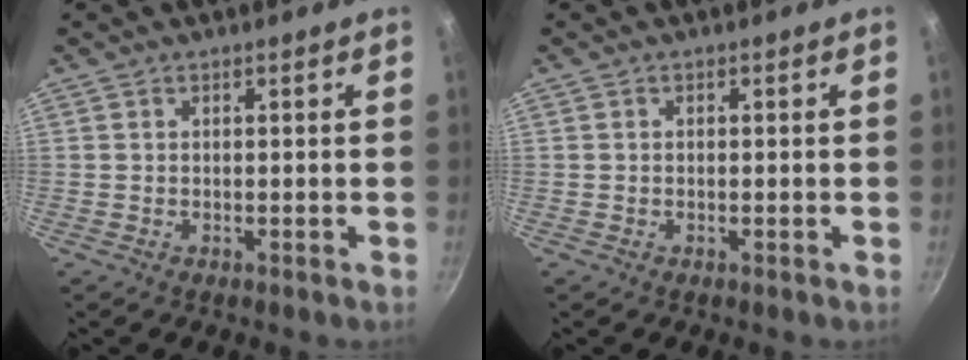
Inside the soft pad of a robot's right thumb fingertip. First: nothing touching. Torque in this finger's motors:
{"motor_torque": [-0.37, -0.09, -0.26, 0.34, -0.03]}